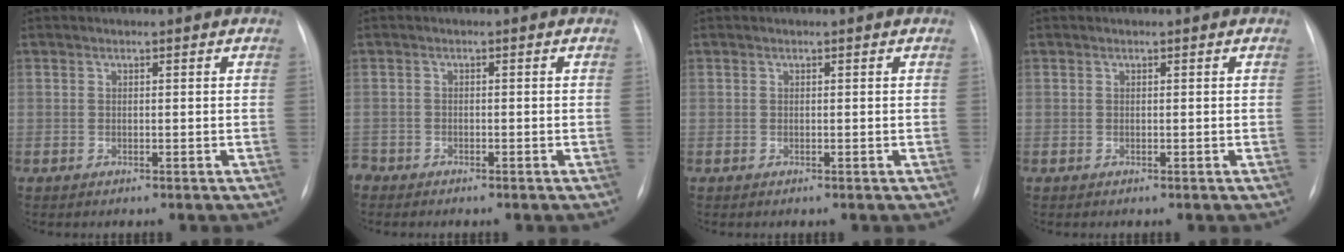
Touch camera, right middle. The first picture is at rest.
{"total": 1.7, "force": [-1.5, 0.8, 0.0], "torque": [-0.001, 0.000, -0.026]}
{"total": 0.0}
{"total": 0.0}